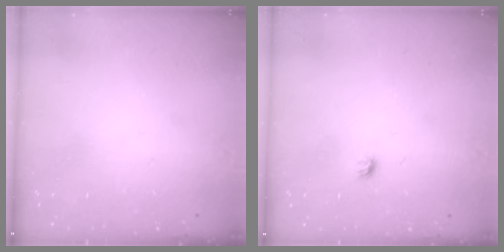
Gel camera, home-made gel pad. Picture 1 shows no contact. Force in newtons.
{"total": 3.7, "press": 3.6, "slide": 0.8}